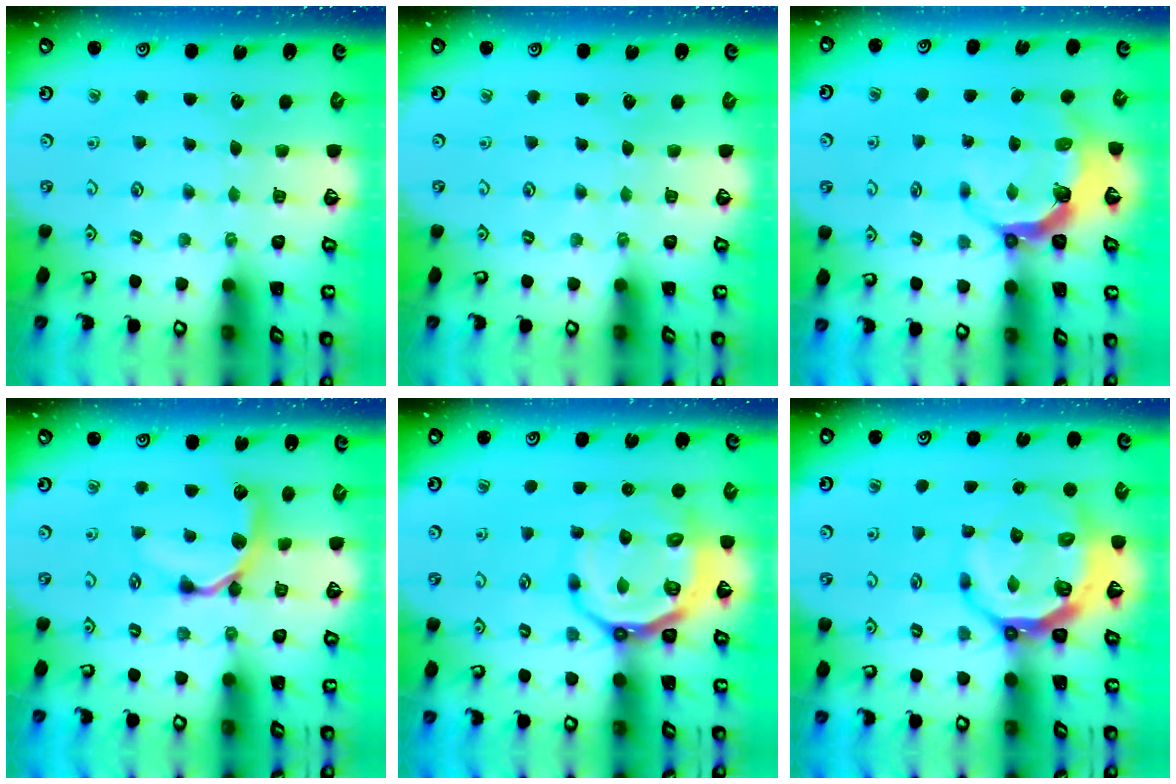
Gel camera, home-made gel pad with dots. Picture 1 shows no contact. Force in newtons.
{"total": 0.0}
{"total": 5.8, "press": 4.4, "slide": 3.7}
{"total": 8.9, "press": 8.9, "slide": 0.9}
{"total": 14.4, "press": 14.0, "slide": 3.4}
{"total": 10.2, "press": 9.3, "slide": 4.2}